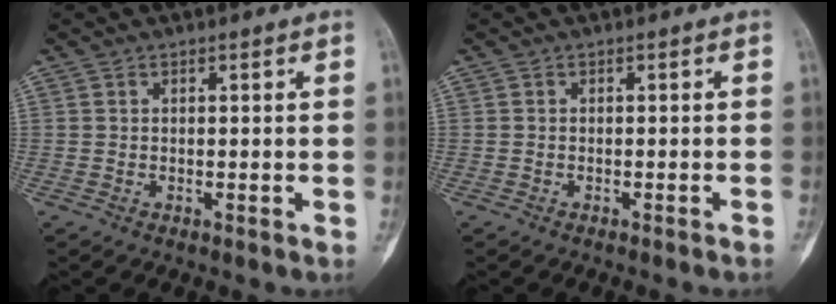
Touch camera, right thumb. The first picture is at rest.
{"total": 1.4, "force": [-1.2, -0.2, 0.8], "torque": [-0.015, 0.015, -0.010]}